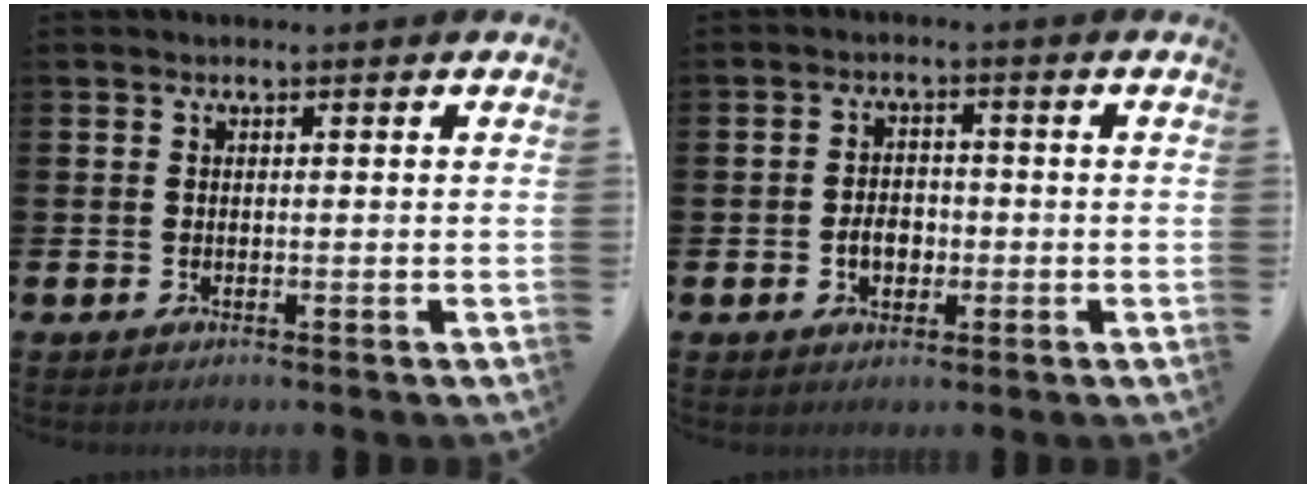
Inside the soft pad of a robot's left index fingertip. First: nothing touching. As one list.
[{"total": 3.4, "force": [-1.1, 2.4, 2.1], "torque": [-0.022, -0.004, -0.028]}]